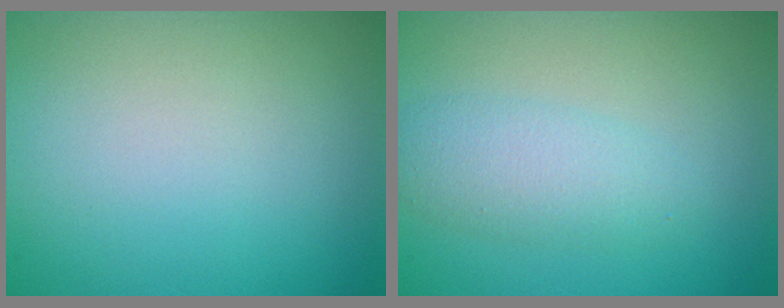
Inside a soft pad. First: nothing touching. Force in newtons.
{"total": 2.8, "press": 2.8, "slide": 0.1}